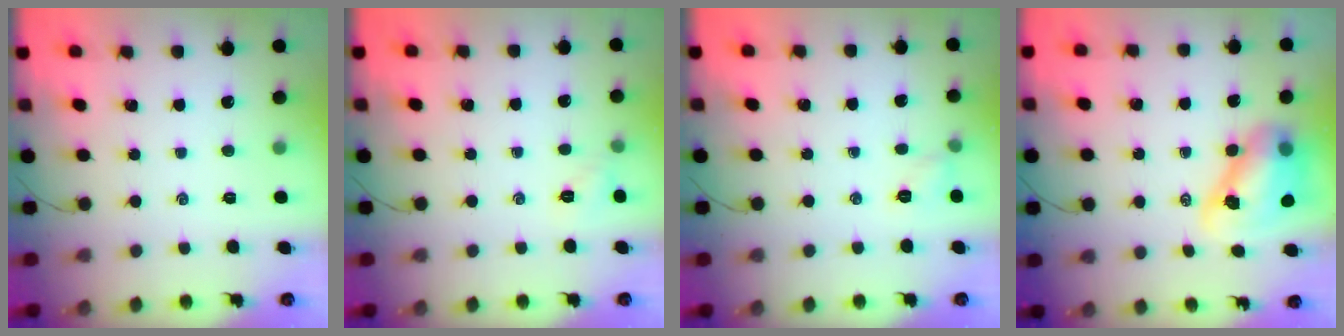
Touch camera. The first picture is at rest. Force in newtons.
{"total": 5.9, "press": 5.6, "slide": 1.9}
{"total": 4.7, "press": 4.5, "slide": 1.1}
{"total": 9.6, "press": 9.2, "slide": 2.8}